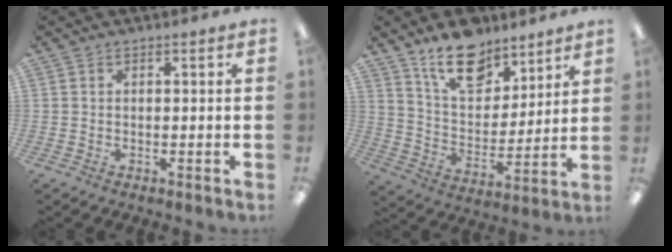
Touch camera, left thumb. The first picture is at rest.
{"total": 15.6, "force": [11.8, 7.9, 6.6], "torque": [-0.099, -0.072, 0.213]}